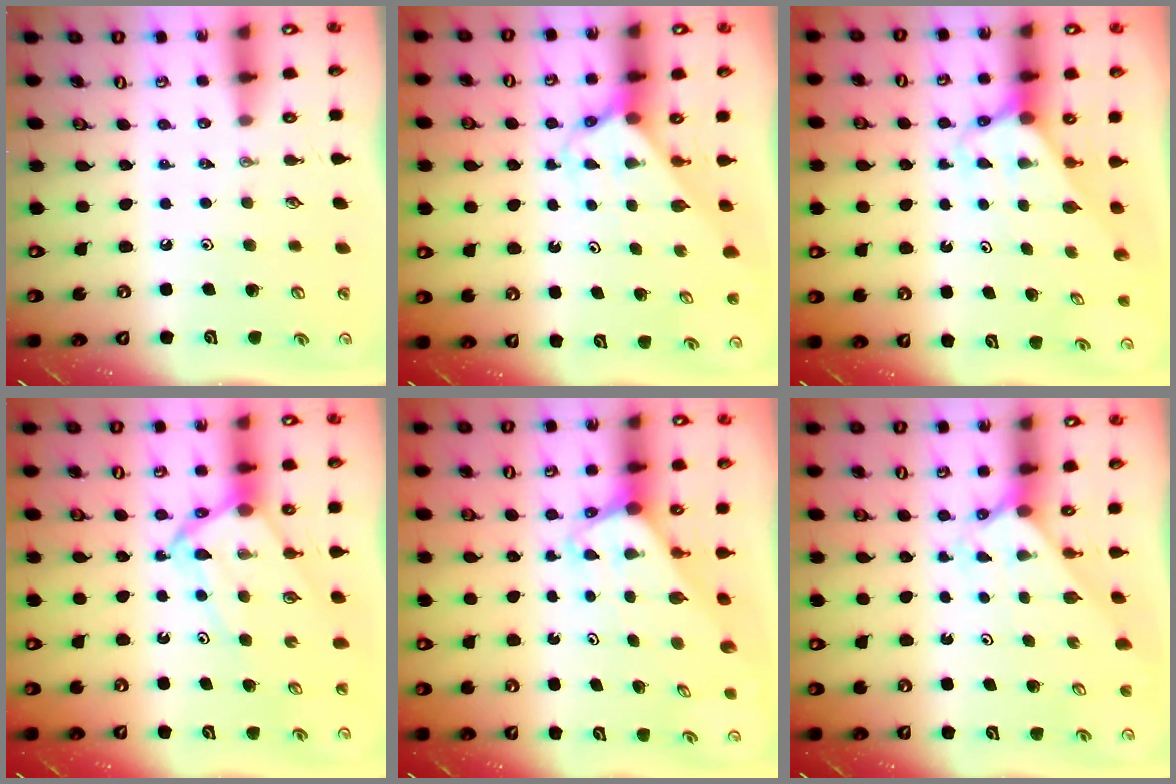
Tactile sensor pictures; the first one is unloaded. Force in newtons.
{"total": 2.6, "press": 2.6, "slide": 0.1}
{"total": 2.5, "press": 2.5, "slide": 0.2}
{"total": 9.1, "press": 9.0, "slide": 0.9}
{"total": 2.2, "press": 2.2, "slide": 0.1}
{"total": 2.1, "press": 2.1, "slide": 0.3}